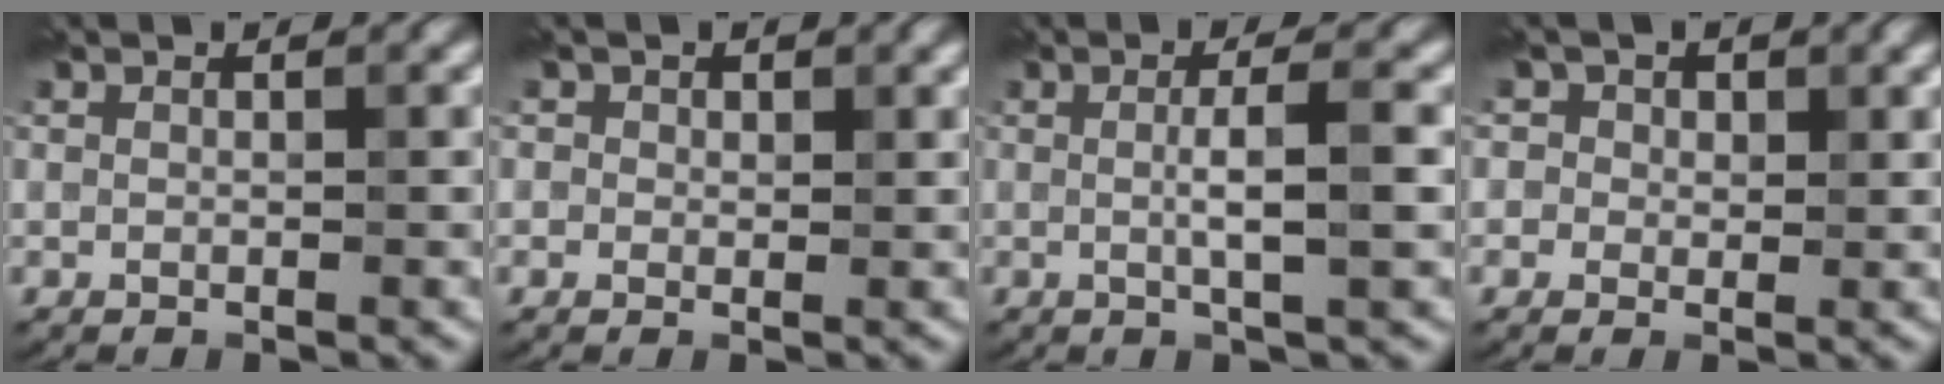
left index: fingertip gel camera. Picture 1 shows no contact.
{"total": 1.2, "force": [0.7, 0.9, 0.1], "torque": [0.006, -0.003, -0.004]}
{"total": 3.3, "force": [0.3, 0.4, 3.3], "torque": [-0.053, 0.002, 0.002]}
{"total": 2.2, "force": [1.0, 1.9, 0.4], "torque": [0.010, 0.002, -0.003]}